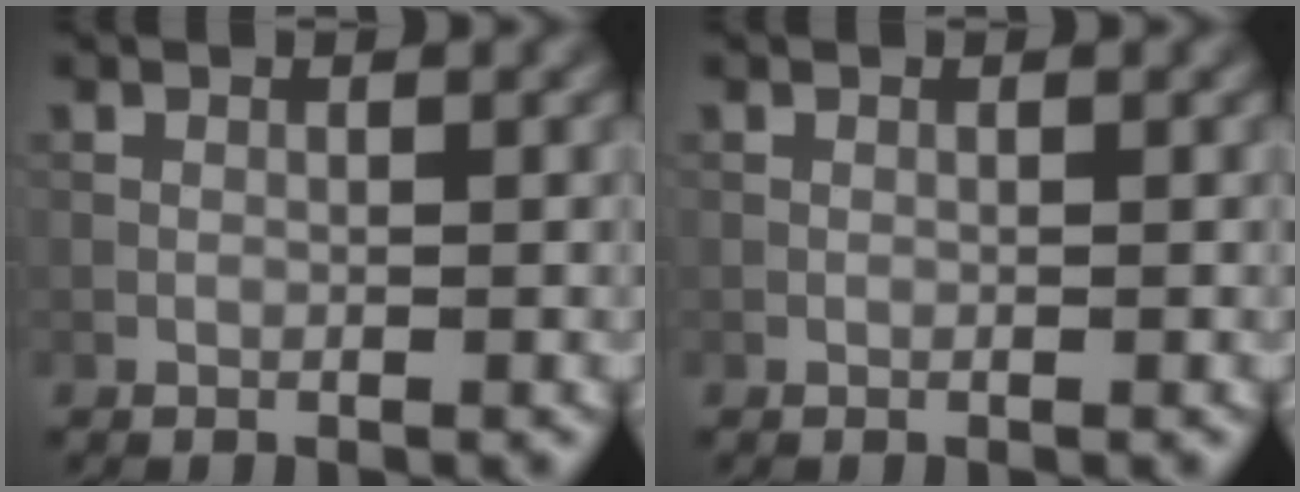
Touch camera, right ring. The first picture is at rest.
{"total": 0.0}